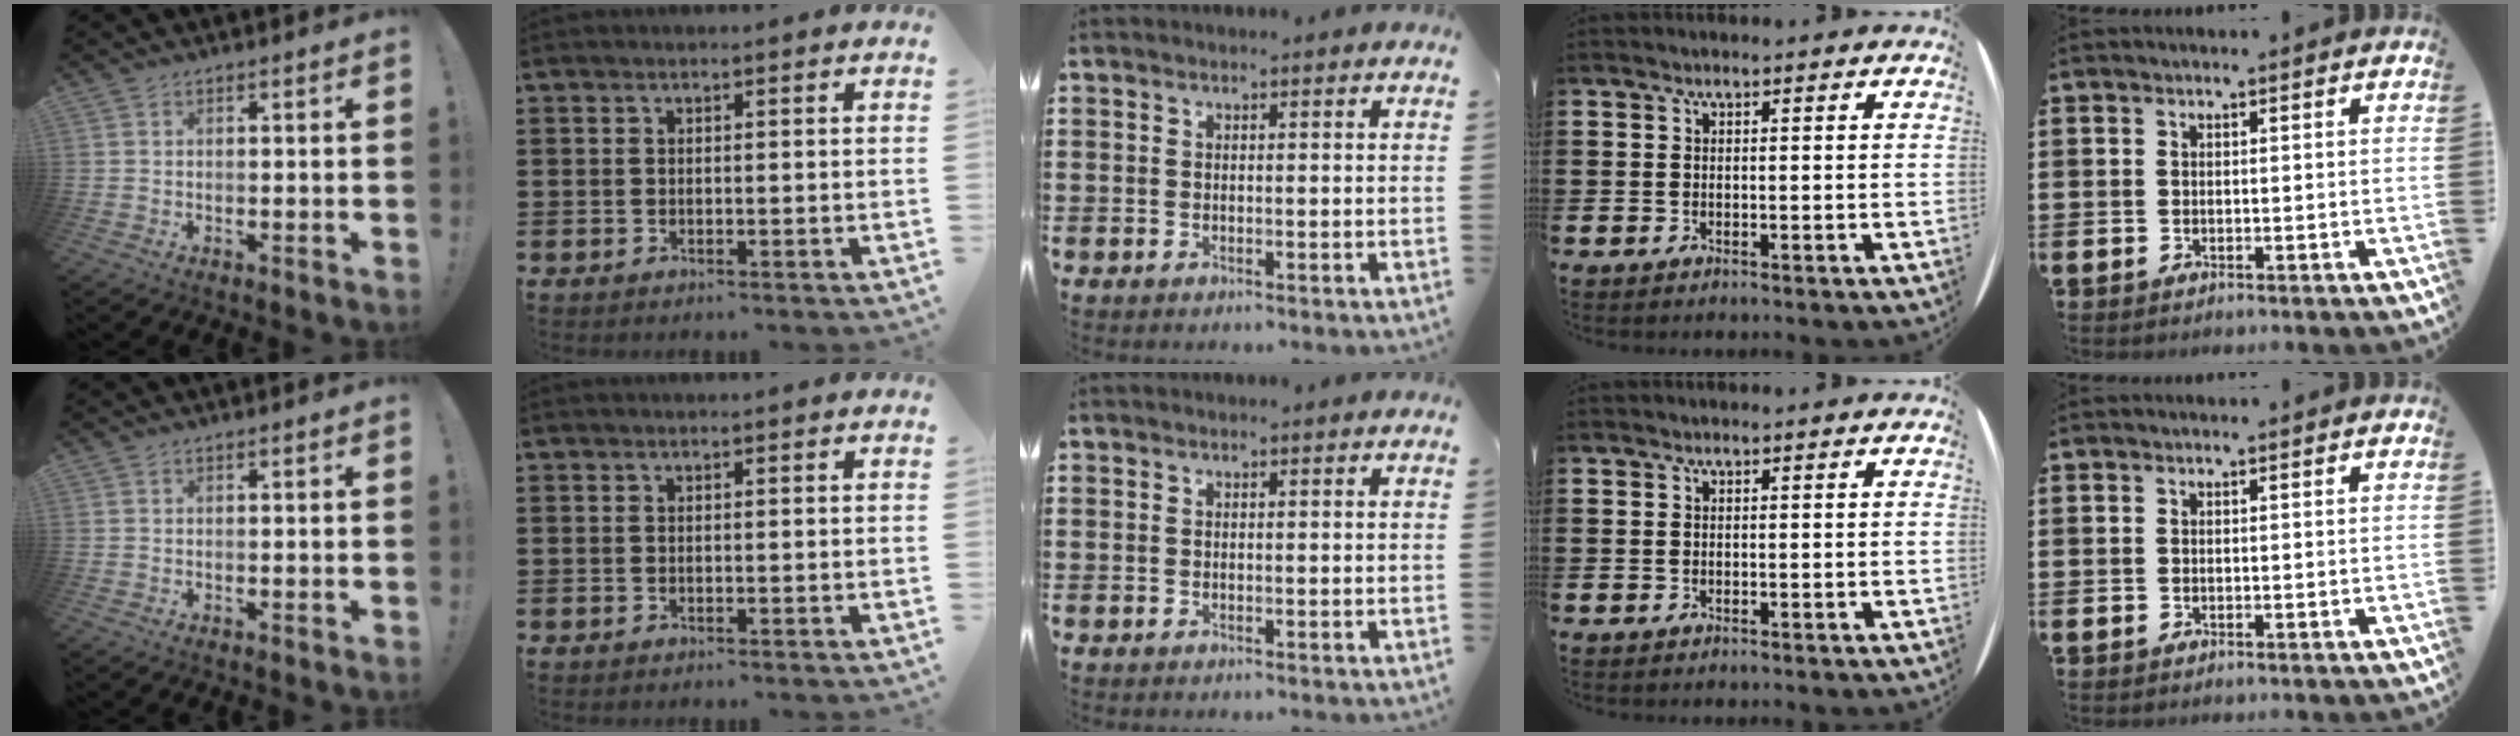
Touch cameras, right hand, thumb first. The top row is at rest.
{}